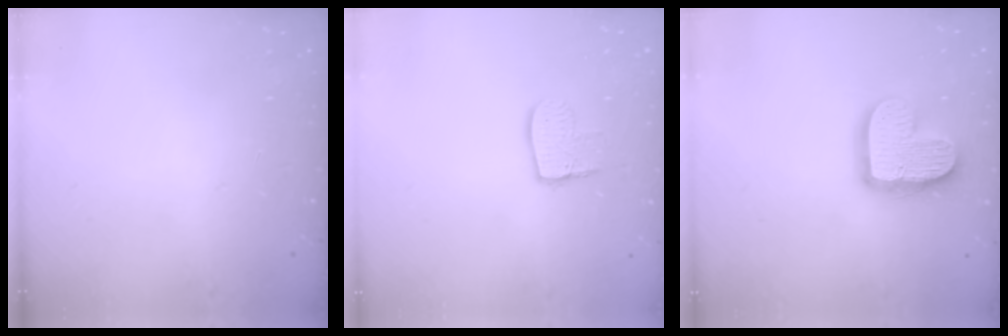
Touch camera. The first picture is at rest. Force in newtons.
{"total": 8.7, "press": 8.6, "slide": 0.7}
{"total": 15.6, "press": 15.5, "slide": 1.3}